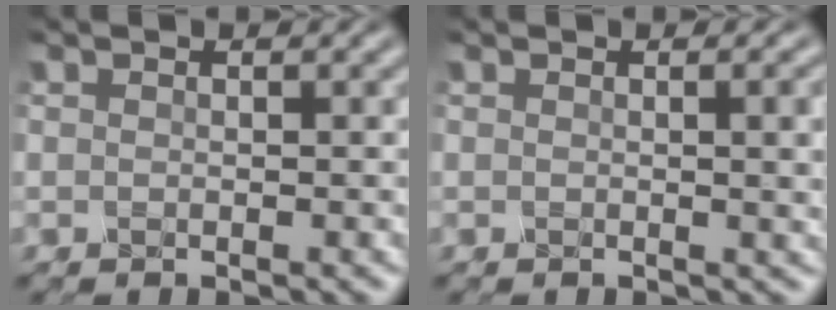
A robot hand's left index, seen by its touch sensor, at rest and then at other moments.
{"total": 2.7, "force": [0.4, 0.7, 2.5], "torque": [-0.040, -0.001, 0.010]}